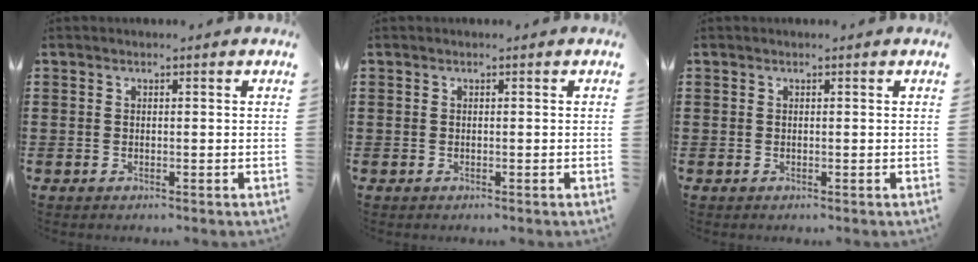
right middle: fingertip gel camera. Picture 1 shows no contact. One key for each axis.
{"total": 0.0}
{"total": 0.0}